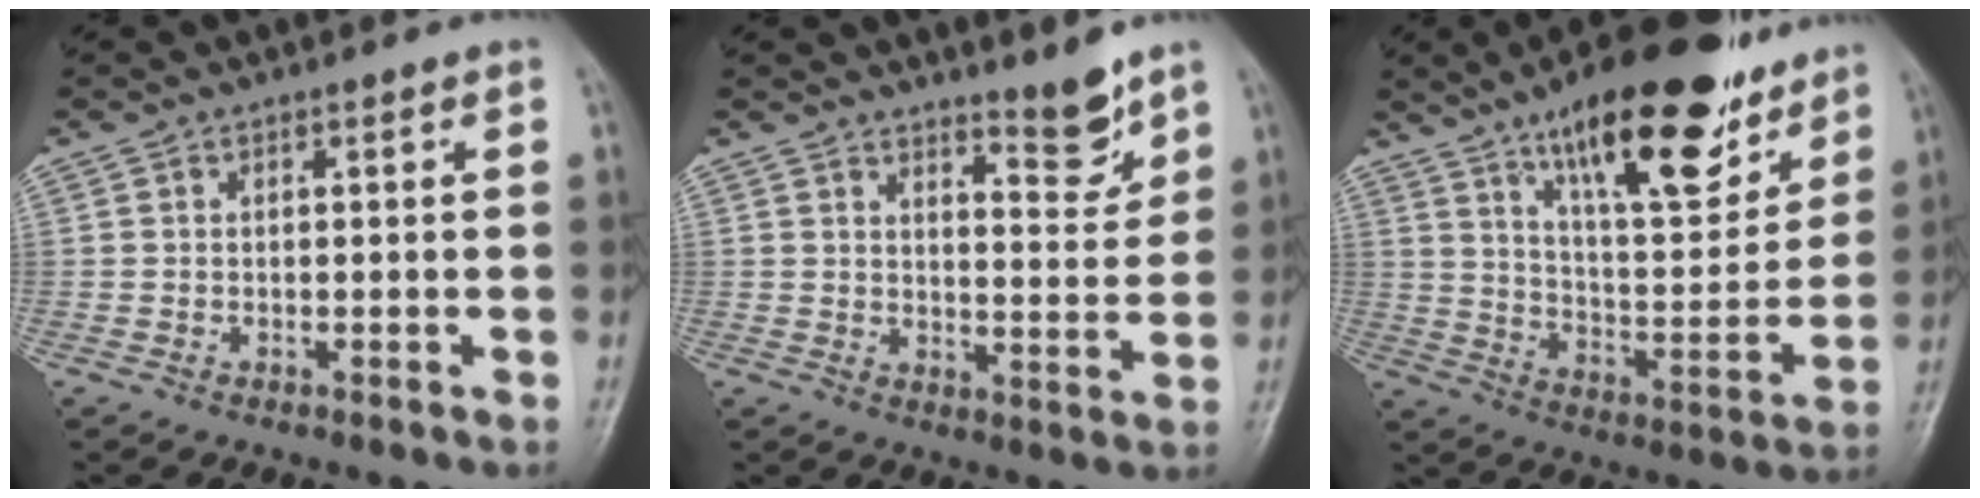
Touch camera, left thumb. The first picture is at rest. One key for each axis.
{"total": 6.1, "fx": 5.0, "fy": 1.2, "fz": 3.2, "tx": -0.035, "ty": -0.052, "tz": 0.080}
{"total": 22.0, "fx": 14.2, "fy": 7.6, "fz": 15.1, "tx": -0.191, "ty": -0.067, "tz": 0.230}